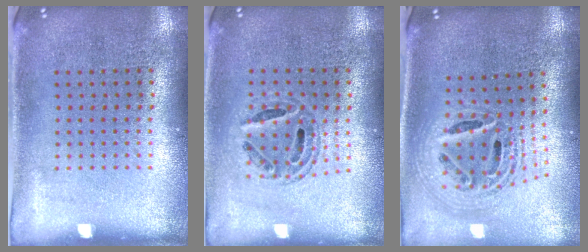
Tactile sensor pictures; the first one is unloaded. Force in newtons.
{"total": 0.7, "press": 0.7, "slide": 0.1}
{"total": 2.3, "press": 1.7, "slide": 1.6}